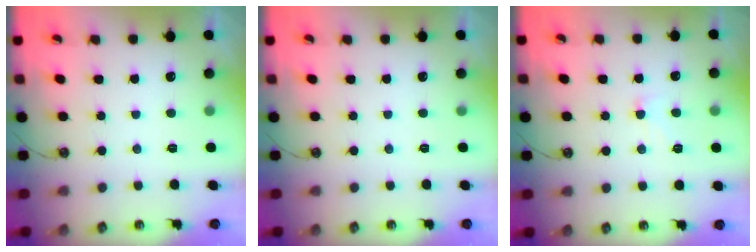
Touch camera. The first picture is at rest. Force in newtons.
{"total": 0.0}
{"total": 1.6, "press": 1.5, "slide": 0.5}